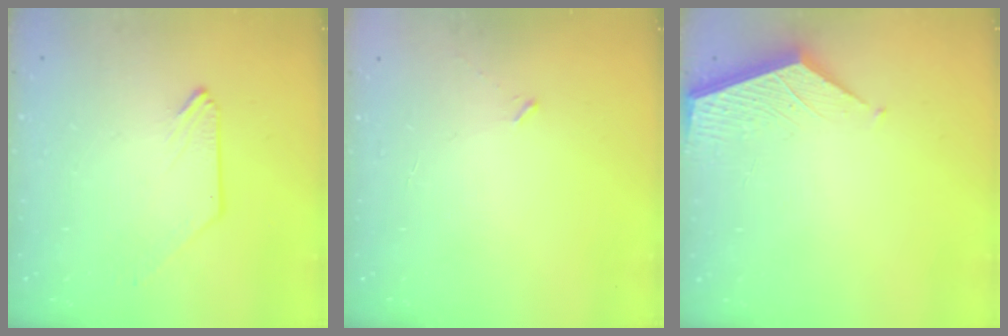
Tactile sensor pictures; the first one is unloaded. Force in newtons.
{"total": 1.6, "press": 1.6, "slide": 0.4}
{"total": 3.7, "press": 3.7, "slide": 0.3}